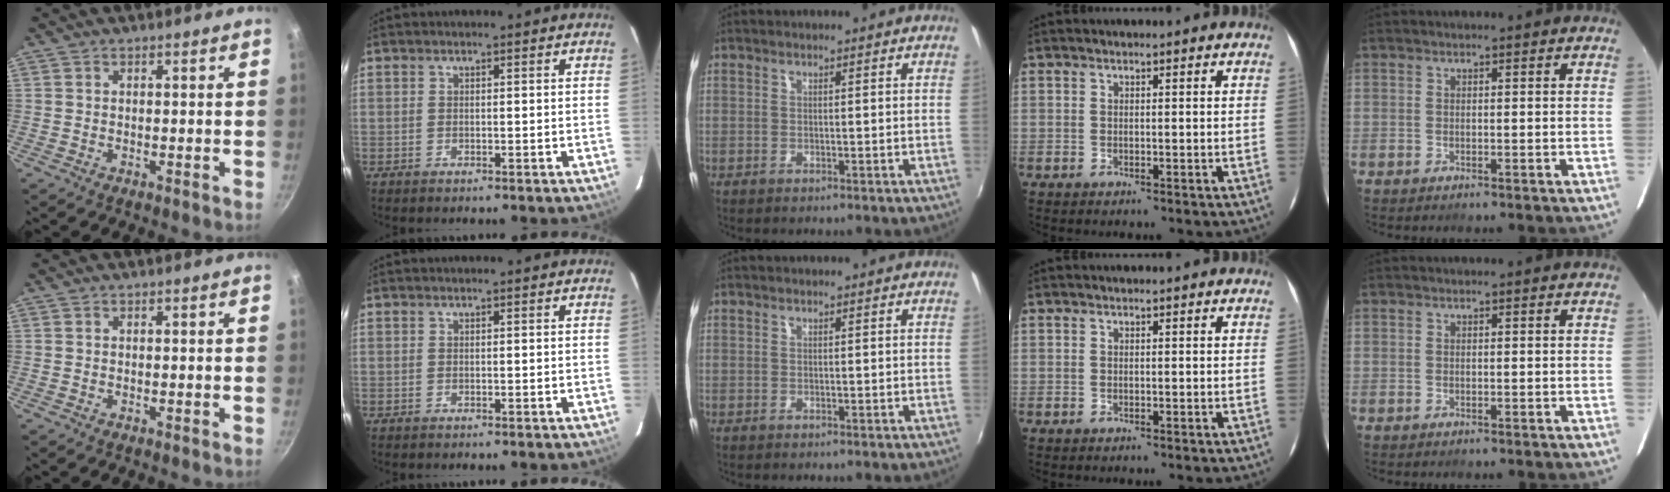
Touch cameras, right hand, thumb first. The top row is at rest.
{}